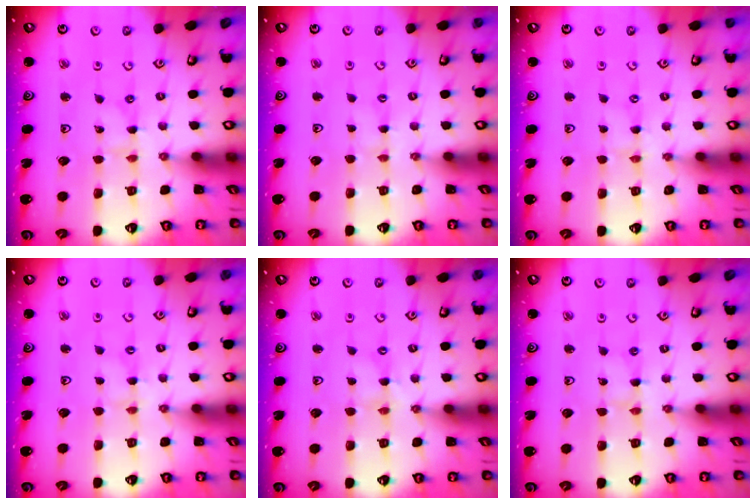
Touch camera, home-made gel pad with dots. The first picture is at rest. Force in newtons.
{"total": 1.5, "press": 1.4, "slide": 0.3}
{"total": 0.0}
{"total": 2.1, "press": 2.1, "slide": 0.4}
{"total": 0.8, "press": 0.7, "slide": 0.2}
{"total": 0.9, "press": 0.8, "slide": 0.1}